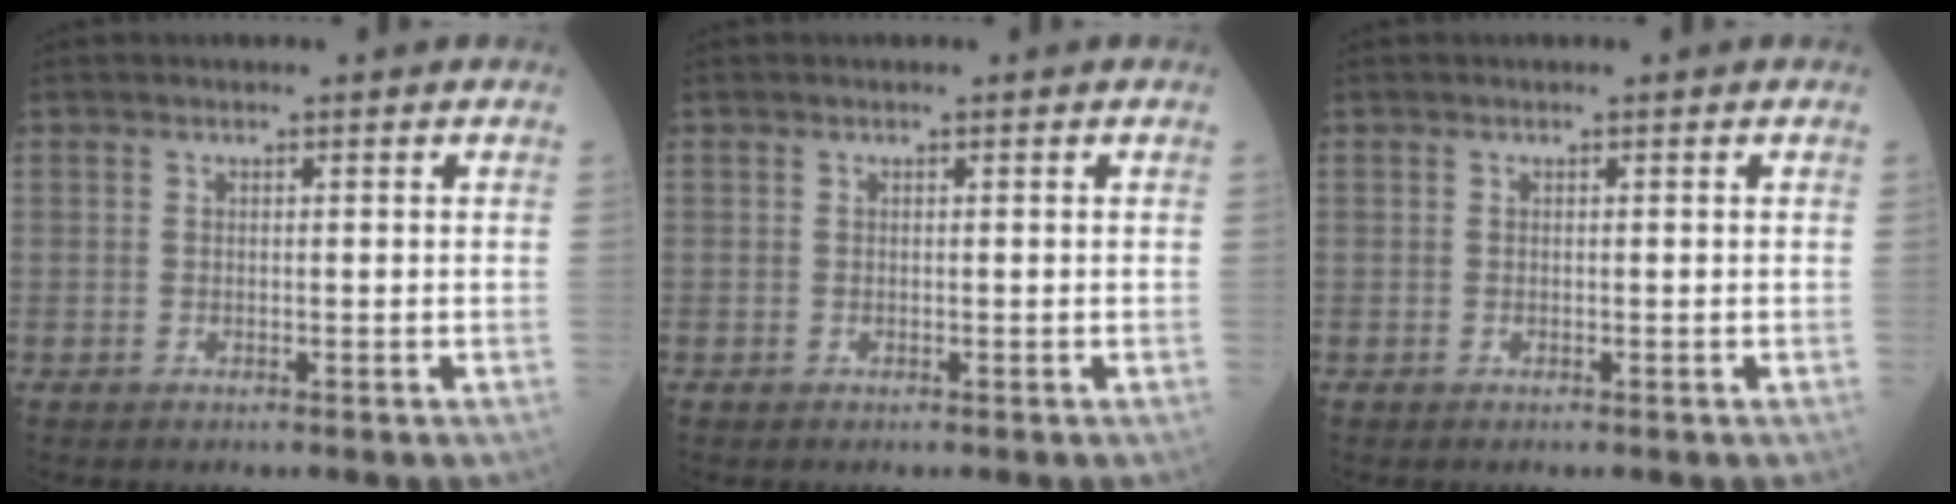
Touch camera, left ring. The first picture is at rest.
{"total": 0.0}
{"total": 0.0}